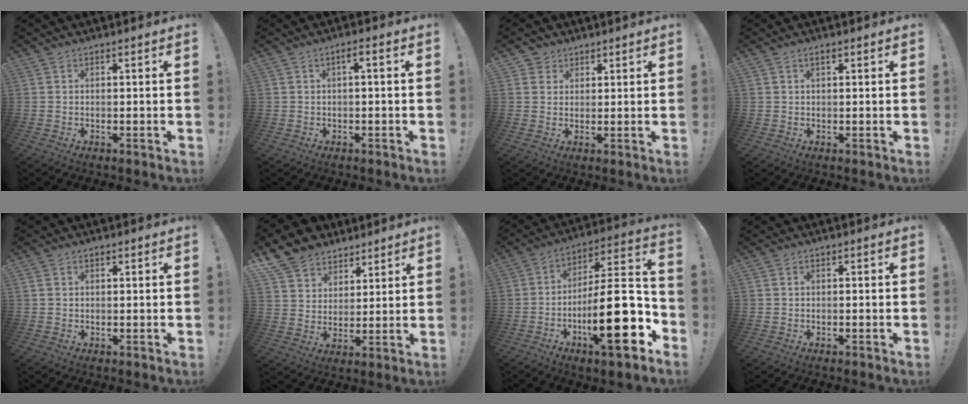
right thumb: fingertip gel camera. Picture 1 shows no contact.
{"total": 2.1, "force": [-0.6, 0.1, 2.0], "torque": [-0.039, 0.006, -0.012]}
{"total": 3.5, "force": [2.2, 2.7, 0.1], "torque": [0.001, -0.009, 0.039]}
{"total": 1.4, "force": [0.6, 0.5, 1.2], "torque": [-0.028, 0.003, 0.010]}
{"total": 0.9, "force": [0.3, 0.8, 0.4], "torque": [-0.011, 0.006, 0.007]}
{"total": 11.0, "force": [7.9, 7.4, 2.0], "torque": [-0.038, -0.057, 0.159]}
{"total": 23.9, "force": [-7.1, 6.7, 21.8], "torque": [-0.349, 0.028, -0.115]}
{"total": 0.5, "force": [-0.4, 0.3, 0.2], "torque": [-0.006, 0.001, -0.007]}